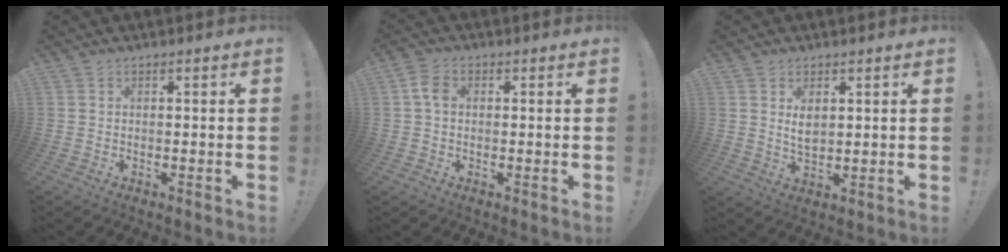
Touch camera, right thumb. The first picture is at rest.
{"total": 4.4, "force": [0.5, 3.0, 3.1], "torque": [-0.050, 0.010, 0.012]}
{"total": 4.2, "force": [1.7, 2.3, 3.0], "torque": [-0.040, -0.010, 0.028]}